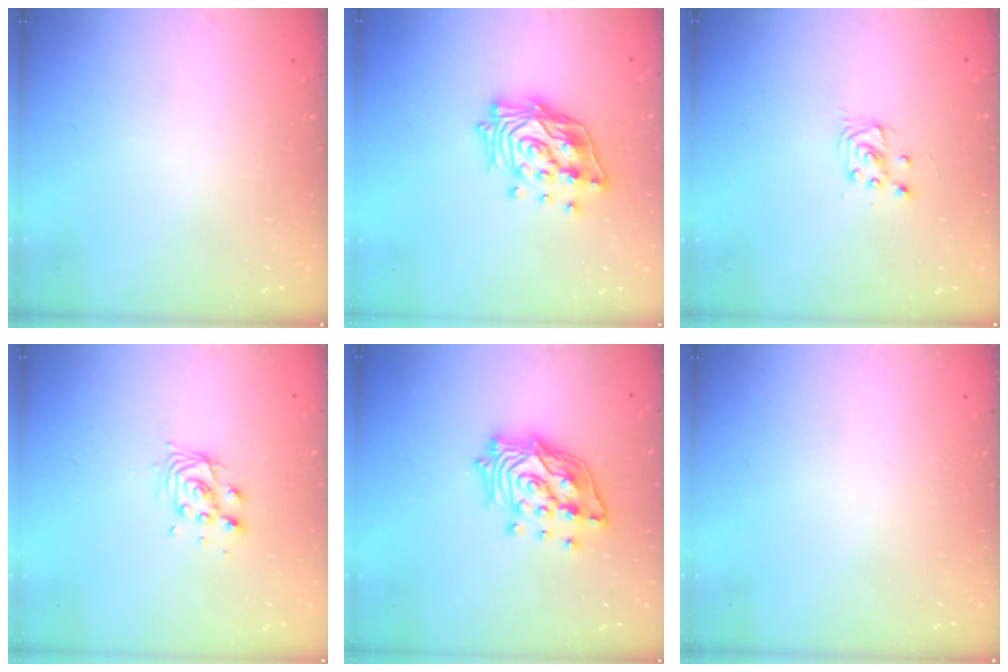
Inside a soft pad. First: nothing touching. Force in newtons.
{"total": 14.6, "press": 14.5, "slide": 1.8}
{"total": 2.9, "press": 2.9, "slide": 0.4}
{"total": 7.6, "press": 7.6, "slide": 0.5}
{"total": 14.8, "press": 14.7, "slide": 1.6}
{"total": 0.0}